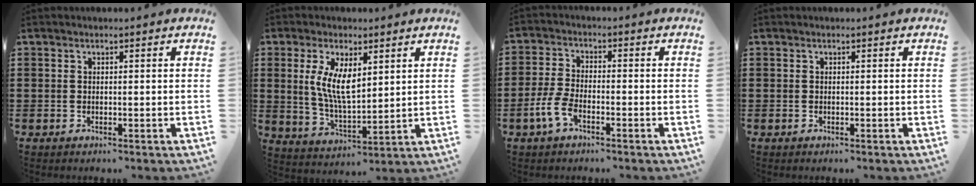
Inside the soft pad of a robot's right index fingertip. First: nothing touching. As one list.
[{"total": 7.6, "force": [2.1, 3.2, 6.6], "torque": [-0.130, 0.007, 0.040]}, {"total": 4.5, "force": [-2.4, 1.9, 3.3], "torque": [-0.084, 0.000, -0.052]}, {"total": 1.1, "force": [0.6, -0.7, -0.5], "torque": [0.013, -0.002, 0.013]}]